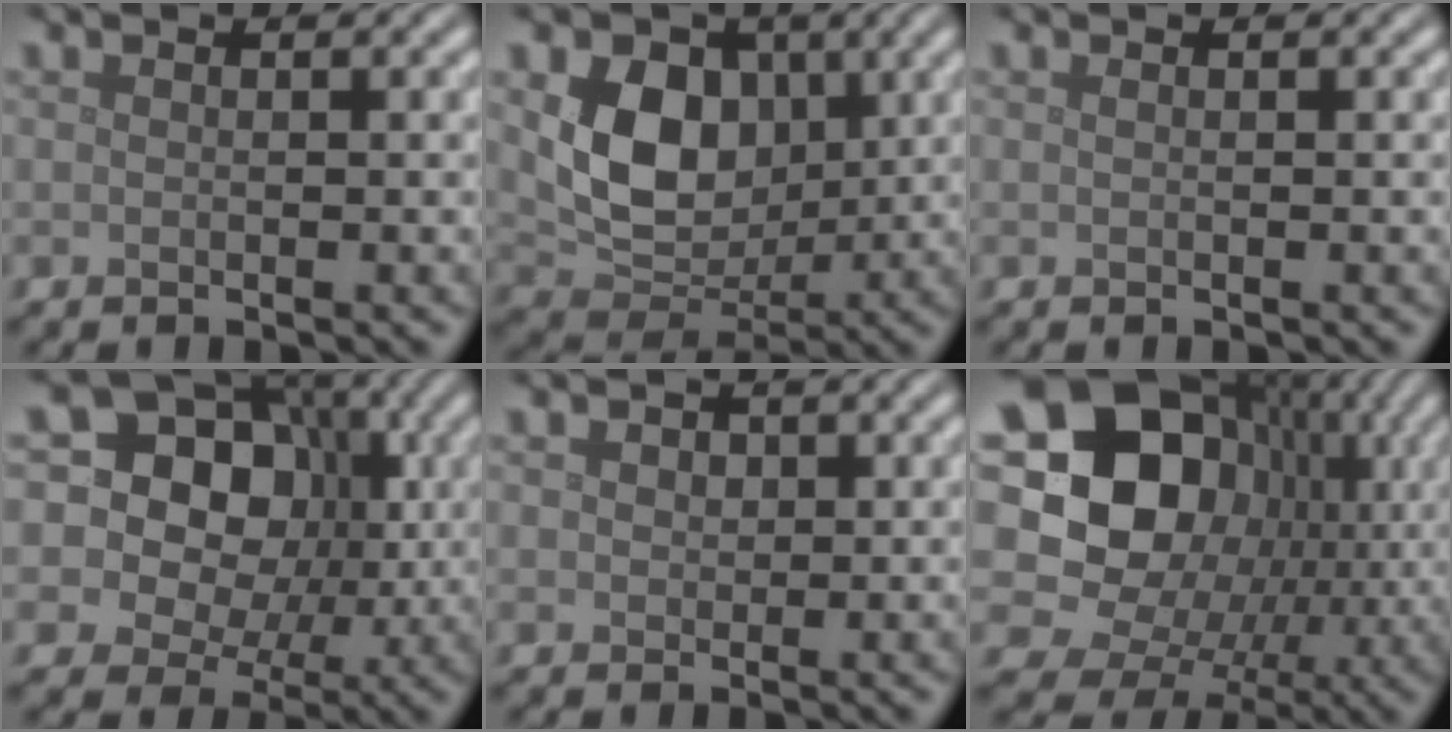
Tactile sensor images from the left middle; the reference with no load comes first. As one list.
[{"total": 8.0, "force": [1.6, 6.0, 5.1], "torque": [-0.095, -0.006, 0.027]}, {"total": 0.0}, {"total": 17.5, "force": [4.3, 14.7, 8.4], "torque": [-0.155, 0.047, 0.048]}, {"total": 2.1, "force": [0.9, 1.6, 1.0], "torque": [-0.013, 0.009, 0.003]}, {"total": 19.2, "force": [1.7, 16.8, 9.0], "torque": [-0.158, 0.011, 0.005]}]